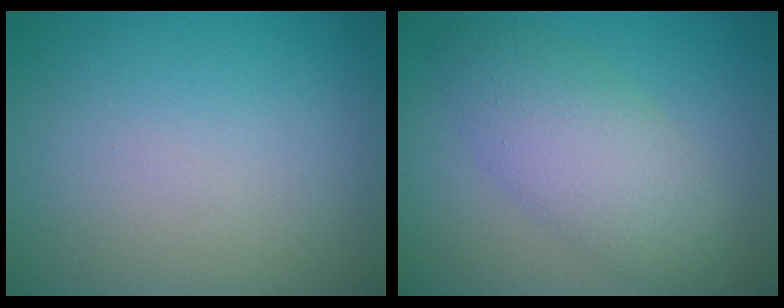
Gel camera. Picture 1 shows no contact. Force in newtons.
{"total": 5.5, "press": 5.5, "slide": 0.3}